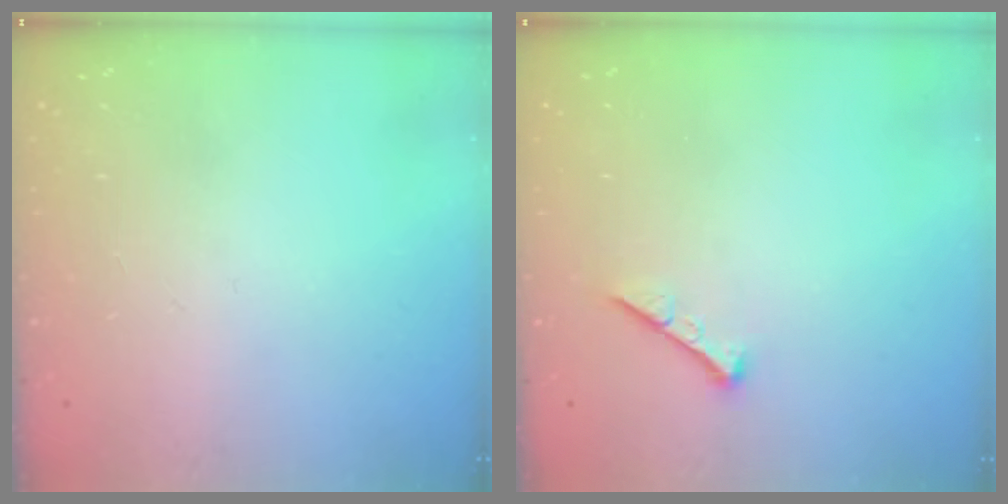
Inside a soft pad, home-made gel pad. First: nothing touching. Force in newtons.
{"total": 0.0}